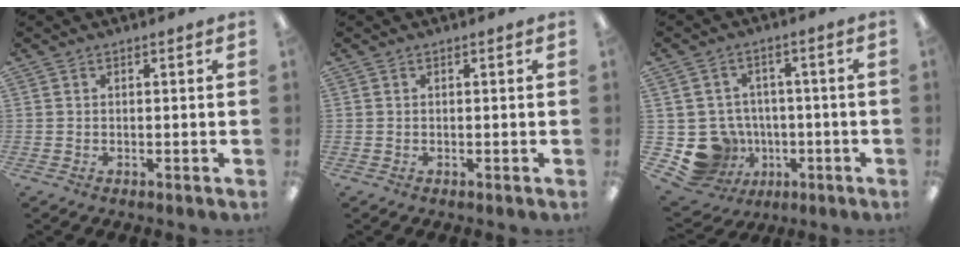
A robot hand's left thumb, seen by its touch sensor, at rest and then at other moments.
{"total": 0.0}
{"total": 10.6, "force": [-3.0, 9.7, 2.9], "torque": [-0.075, 0.020, -0.039]}